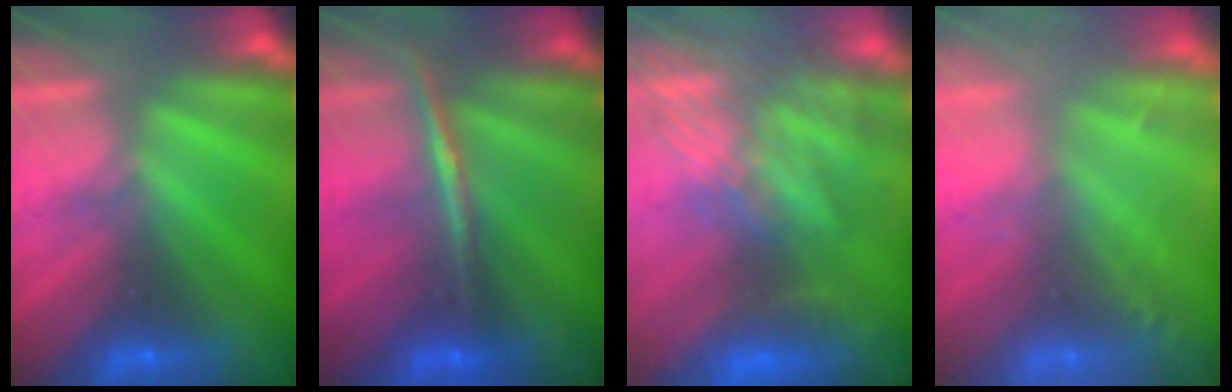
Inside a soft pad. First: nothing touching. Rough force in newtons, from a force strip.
{"total": 1.9}
{"total": 8.7}
{"total": 1.6}